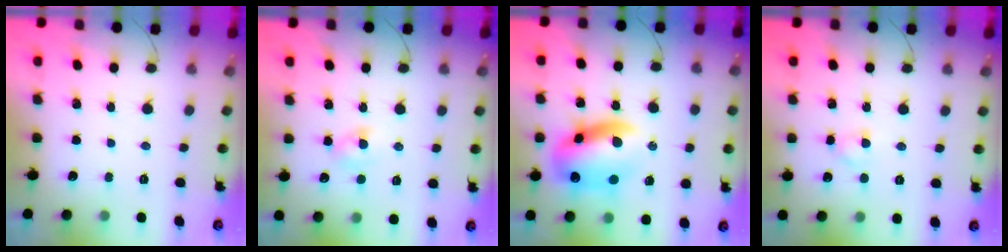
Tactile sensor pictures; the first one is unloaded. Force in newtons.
{"total": 2.4, "press": 2.2, "slide": 1.0}
{"total": 14.9, "press": 14.5, "slide": 3.7}
{"total": 3.0, "press": 2.8, "slide": 1.2}